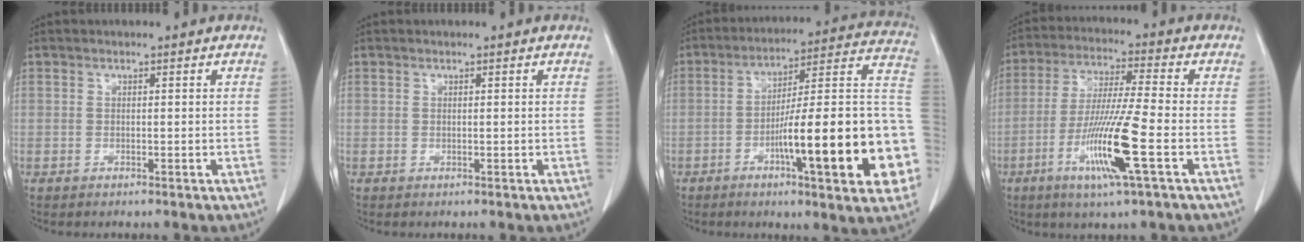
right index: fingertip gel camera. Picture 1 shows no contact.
{"total": 0.0}
{"total": 23.7, "force": [-6.7, 2.6, 22.6], "torque": [-0.235, 0.020, -0.091]}
{"total": 12.3, "force": [-4.5, -0.7, 11.5], "torque": [-0.225, -0.021, -0.089]}